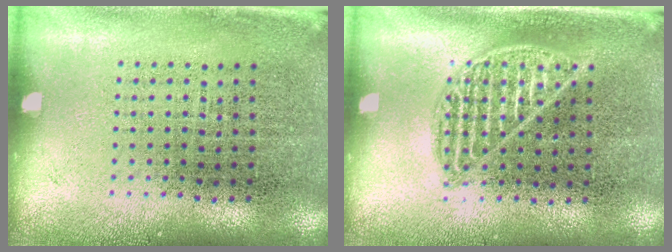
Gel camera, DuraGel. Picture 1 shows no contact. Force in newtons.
{"total": 1.0, "press": 0.9, "slide": 0.3}